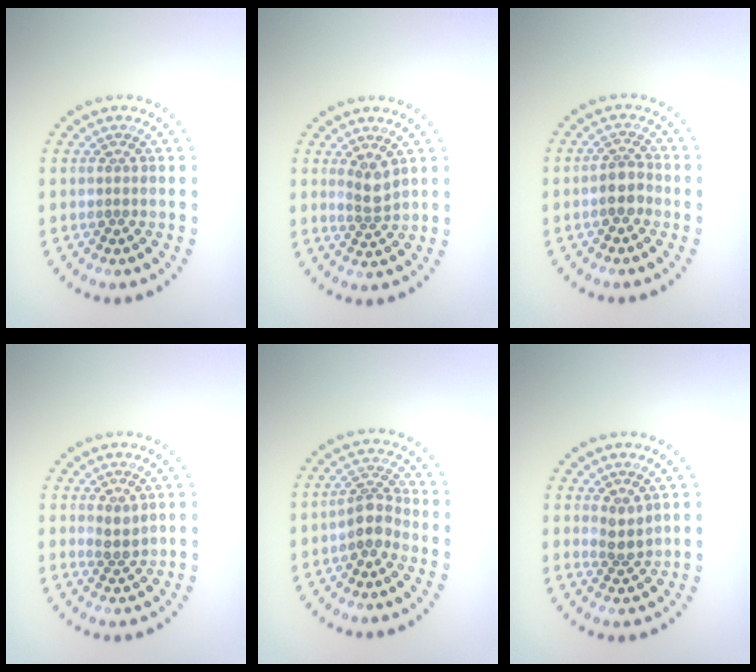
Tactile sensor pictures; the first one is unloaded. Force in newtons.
{"total": 1.9, "press": 1.5, "slide": 1.1}
{"total": 2.1, "press": 1.9, "slide": 0.8}
{"total": 1.6, "press": 1.2, "slide": 1.0}
{"total": 2.5, "press": 2.0, "slide": 1.5}
{"total": 1.8, "press": 1.5, "slide": 1.1}